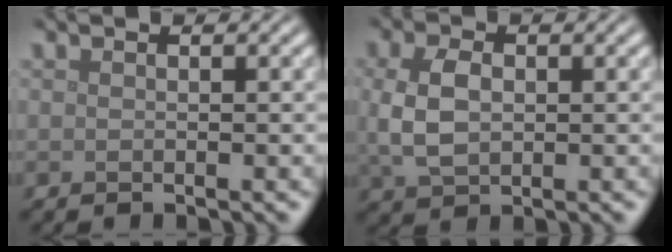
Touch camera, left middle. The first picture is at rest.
{"total": 4.5, "force": [0.2, 3.0, 3.3], "torque": [-0.080, 0.001, 0.008]}